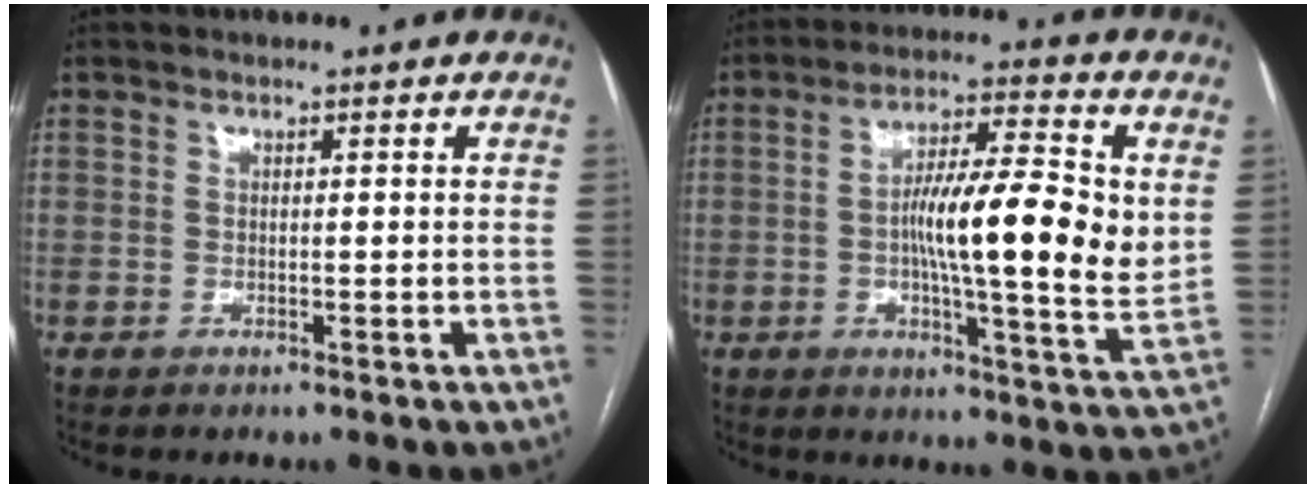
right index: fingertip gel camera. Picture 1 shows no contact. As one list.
[{"total": 14.7, "force": [1.1, 2.1, 14.5], "torque": [-0.235, 0.007, 0.006]}]